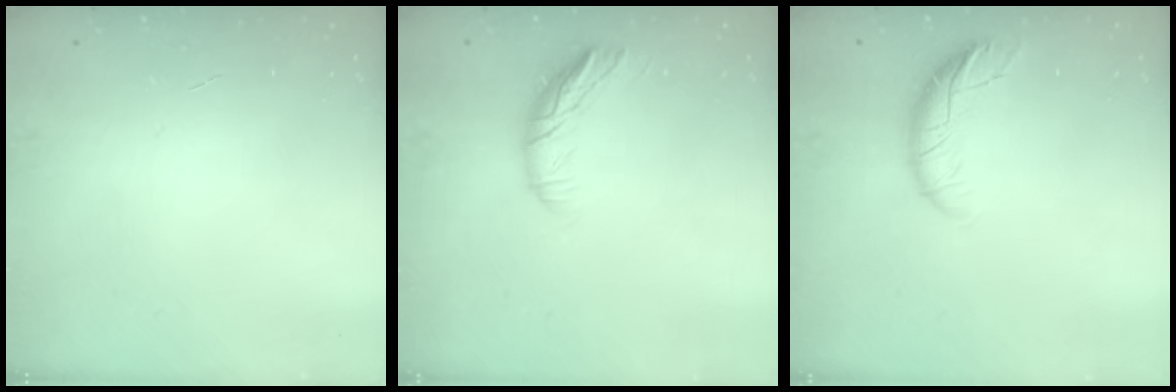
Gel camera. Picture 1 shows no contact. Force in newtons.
{"total": 10.3, "press": 10.2, "slide": 1.7}
{"total": 9.3, "press": 9.2, "slide": 1.7}